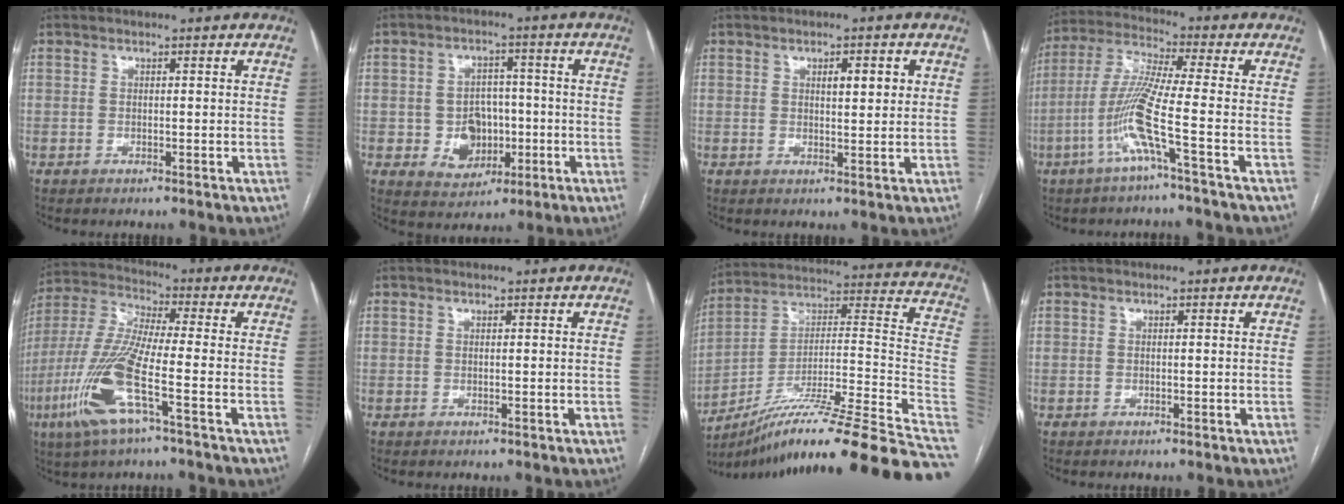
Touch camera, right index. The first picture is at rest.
{"total": 7.5, "force": [-1.4, 6.1, 4.1], "torque": [-0.068, 0.013, -0.012]}
{"total": 3.2, "force": [1.1, 1.1, 2.8], "torque": [-0.042, 0.002, 0.016]}
{"total": 10.6, "force": [-4.1, -1.1, 9.7], "torque": [-0.212, 0.000, -0.089]}
{"total": 13.8, "force": [-5.3, 0.9, 12.8], "torque": [-0.281, -0.012, -0.109]}
{"total": 0.0}
{"total": 30.7, "force": [-22.8, -1.4, 20.5], "torque": [-0.196, 0.018, -0.359]}
{"total": 0.0}